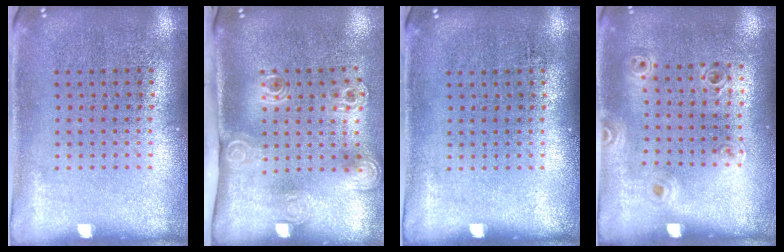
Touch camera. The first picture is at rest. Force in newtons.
{"total": 2.1, "press": 1.4, "slide": 1.6}
{"total": 0.0}
{"total": 0.9, "press": 0.9, "slide": 0.3}